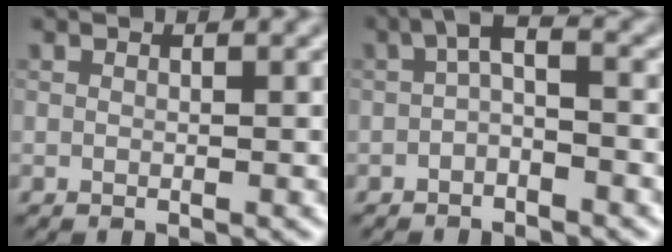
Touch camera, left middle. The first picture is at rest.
{"total": 2.3, "force": [-0.7, 0.8, 2.0], "torque": [-0.038, 0.007, -0.019]}